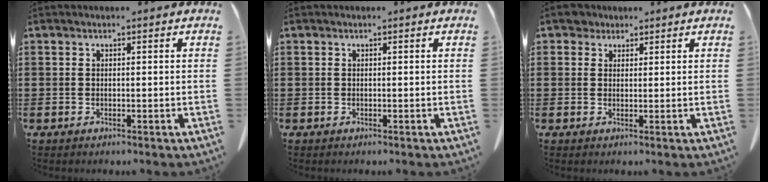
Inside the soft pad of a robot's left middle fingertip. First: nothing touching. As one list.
[{"total": 0.0}, {"total": 2.2, "force": [1.8, 1.3, 0.2], "torque": [-0.012, 0.008, 0.035]}]